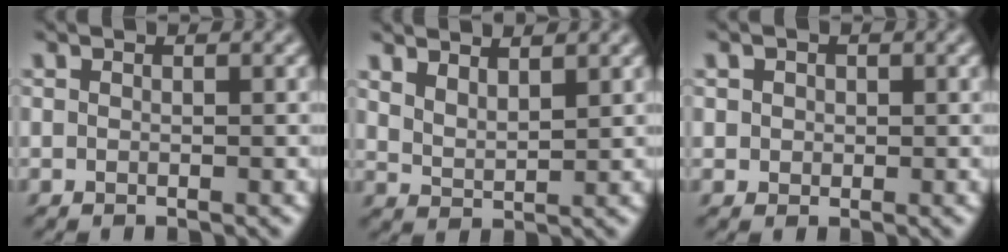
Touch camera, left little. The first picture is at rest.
{"total": 2.7, "force": [2.2, 0.7, 1.3], "torque": [-0.028, 0.002, 0.049]}
{"total": 1.7, "force": [0.6, 1.4, 0.7], "torque": [-0.019, 0.007, 0.010]}